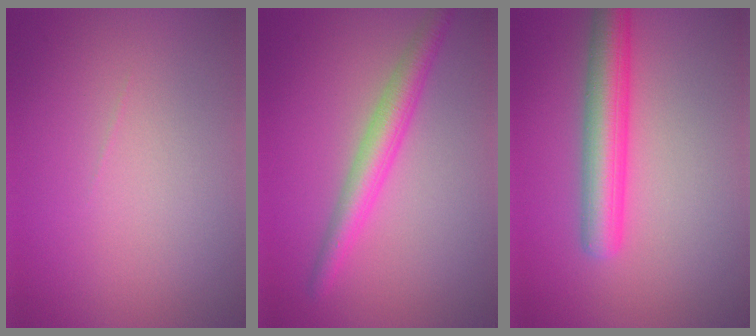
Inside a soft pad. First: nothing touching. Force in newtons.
{"total": 3.6, "press": 3.6, "slide": 0.2}
{"total": 5.1, "press": 5.1, "slide": 0.2}